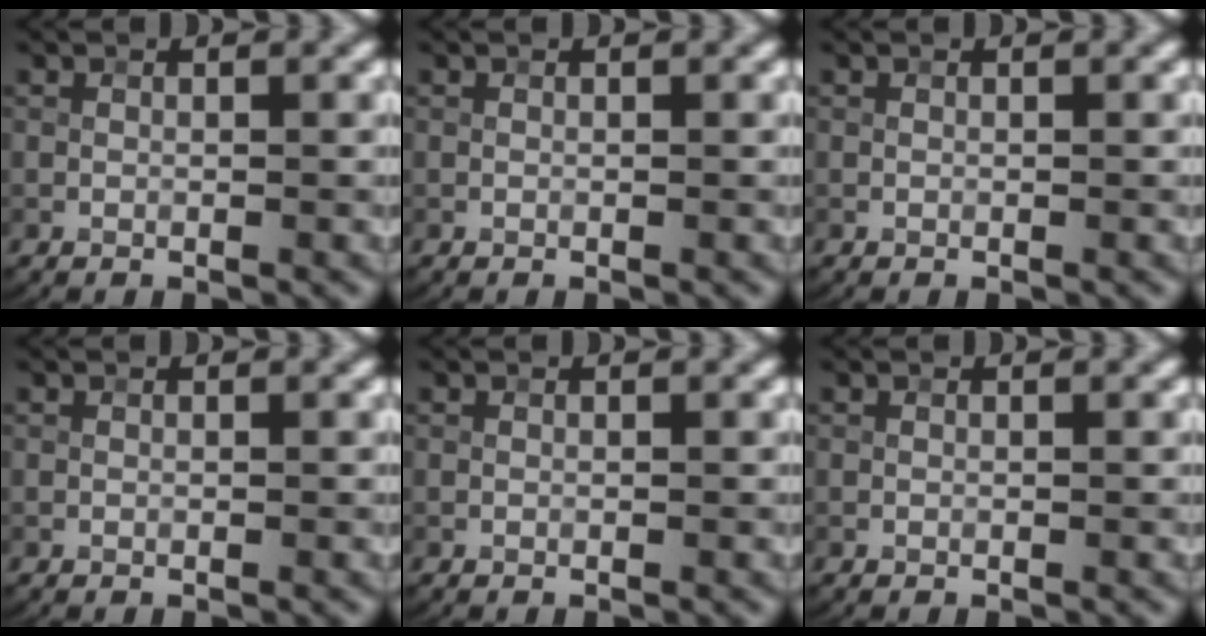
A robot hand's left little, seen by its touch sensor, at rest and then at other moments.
{"total": 0.0}
{"total": 0.0}
{"total": 0.0}
{"total": 0.0}
{"total": 0.0}